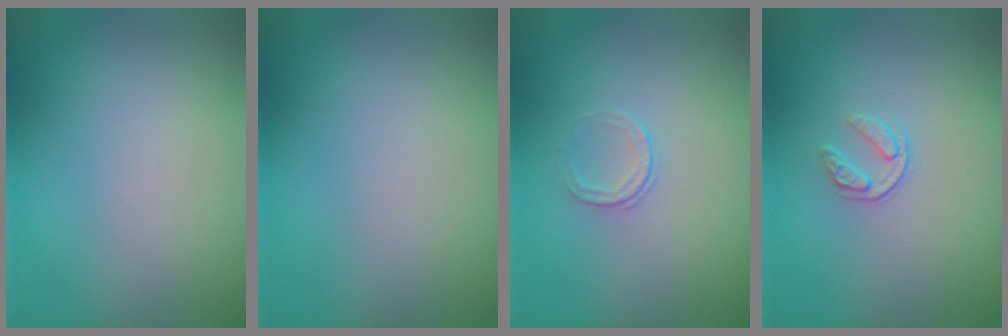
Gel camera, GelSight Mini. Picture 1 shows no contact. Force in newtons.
{"total": 0.0}
{"total": 1.0, "press": 0.7, "slide": 0.7}
{"total": 1.6, "press": 1.0, "slide": 1.2}